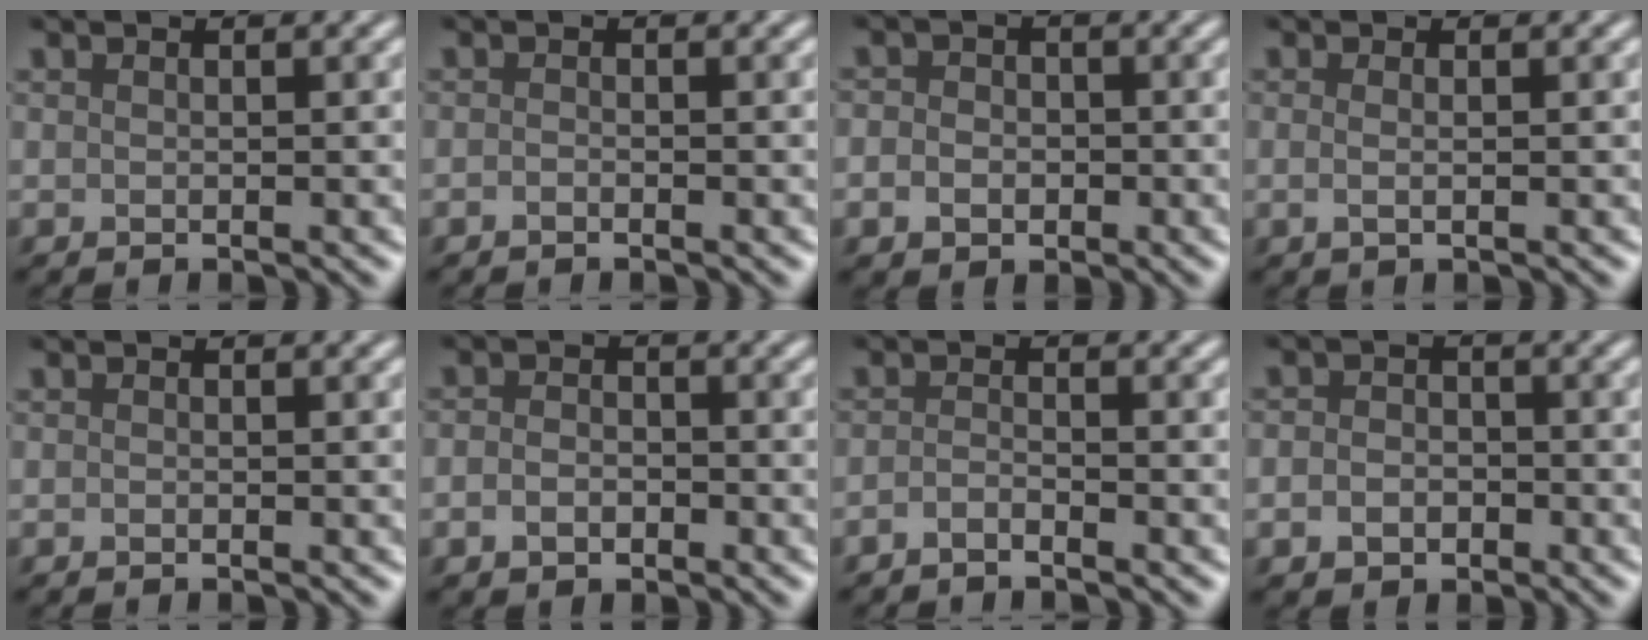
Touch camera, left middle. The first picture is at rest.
{"total": 0.5, "force": [-0.4, 0.1, 0.3], "torque": [-0.006, -0.001, -0.008]}
{"total": 2.8, "force": [-0.5, 2.4, 1.3], "torque": [-0.007, 0.002, -0.022]}
{"total": 1.0, "force": [-0.1, 0.3, 1.0], "torque": [-0.019, -0.003, -0.004]}
{"total": 0.0}
{"total": 2.1, "force": [-0.8, 1.5, 1.2], "torque": [-0.022, 0.000, -0.021]}
{"total": 1.2, "force": [-0.9, 0.3, 0.7], "torque": [-0.016, 0.001, -0.021]}
{"total": 2.4, "force": [-0.9, 1.9, 1.2], "torque": [-0.012, -0.002, -0.024]}